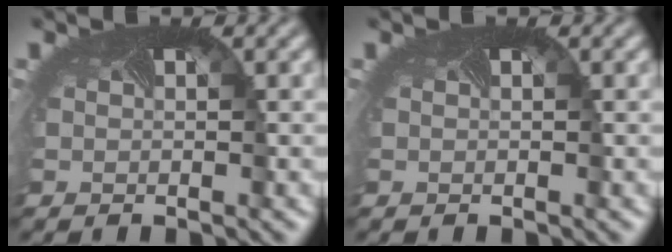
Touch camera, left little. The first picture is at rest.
{"total": 0.0}